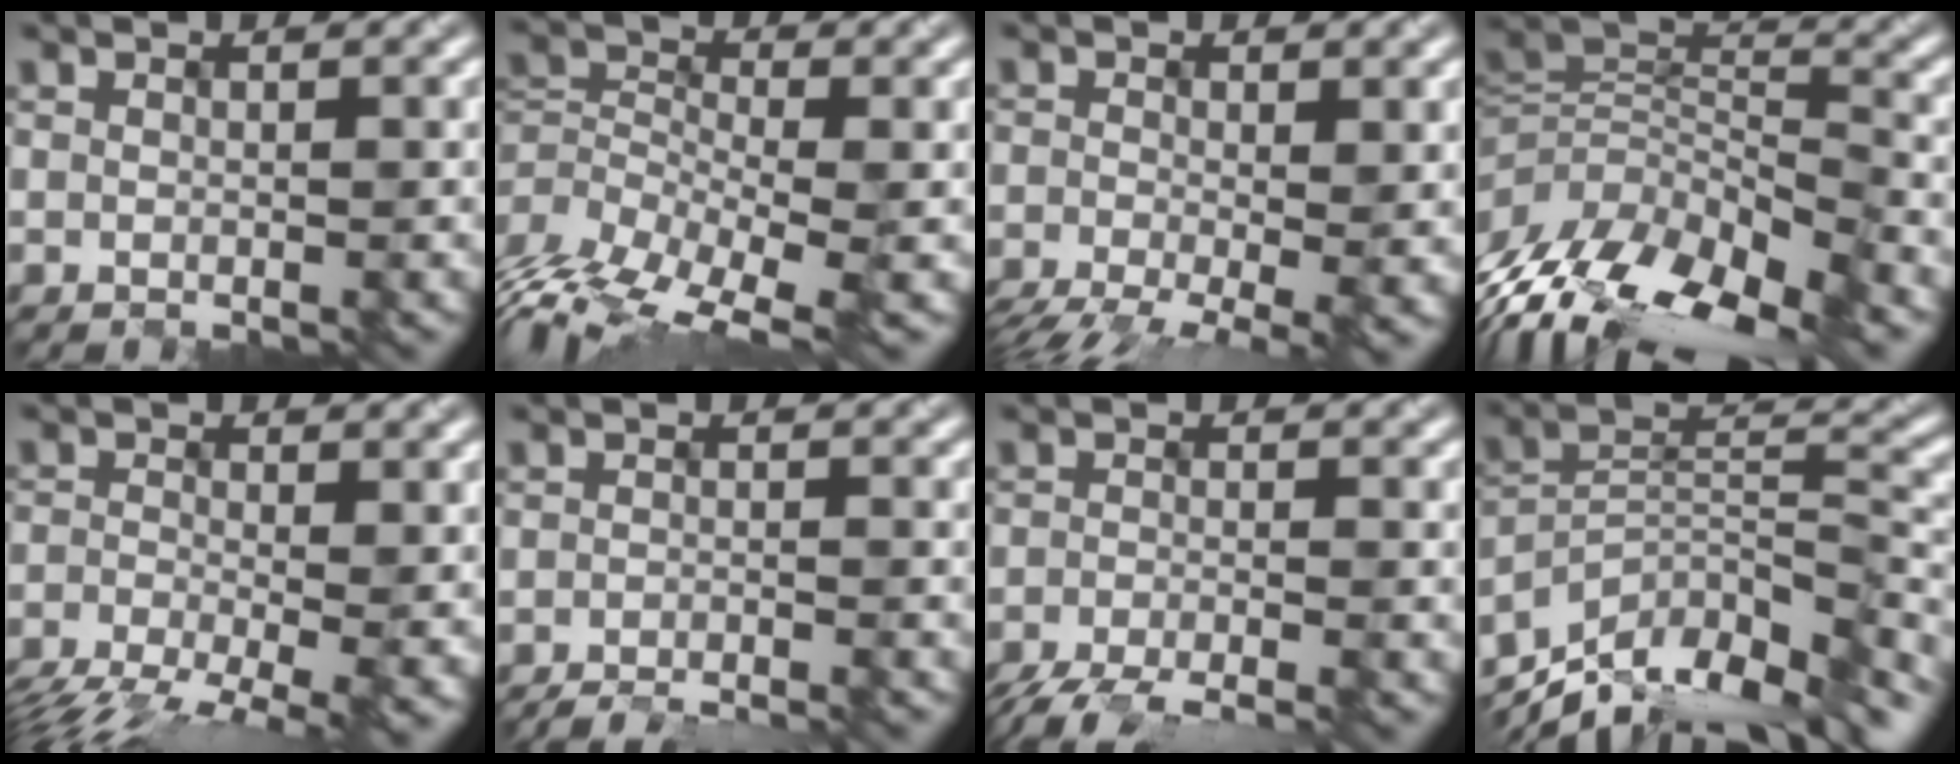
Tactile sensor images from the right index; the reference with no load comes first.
{"total": 9.1, "force": [-5.1, 4.7, 6.0], "torque": [-0.118, 0.003, -0.079]}
{"total": 8.3, "force": [-3.9, 3.5, 6.5], "torque": [-0.103, -0.019, -0.059]}
{"total": 13.0, "force": [-7.3, 6.7, 8.4], "torque": [-0.193, -0.005, -0.111]}
{"total": 8.7, "force": [-5.3, 3.1, 6.1], "torque": [-0.112, -0.028, -0.086]}
{"total": 4.3, "force": [-3.9, 0.6, 1.7], "torque": [-0.016, -0.006, -0.059]}
{"total": 5.6, "force": [-4.4, 1.1, 3.2], "torque": [-0.051, -0.019, -0.078]}
{"total": 13.1, "force": [-10.6, 4.8, 6.0], "torque": [-0.122, 0.015, -0.167]}